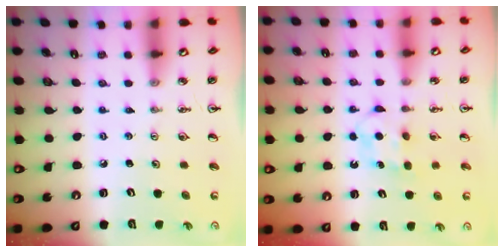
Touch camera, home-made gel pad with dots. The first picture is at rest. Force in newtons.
{"total": 5.3, "press": 5.3, "slide": 0.7}